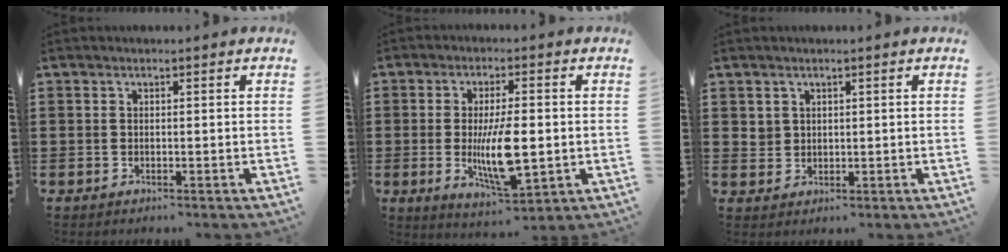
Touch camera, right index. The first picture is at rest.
{"total": 10.2, "force": [-1.3, 3.4, 9.5], "torque": [-0.186, -0.018, -0.023]}
{"total": 1.9, "force": [1.2, 1.4, 0.3], "torque": [-0.011, 0.005, 0.024]}